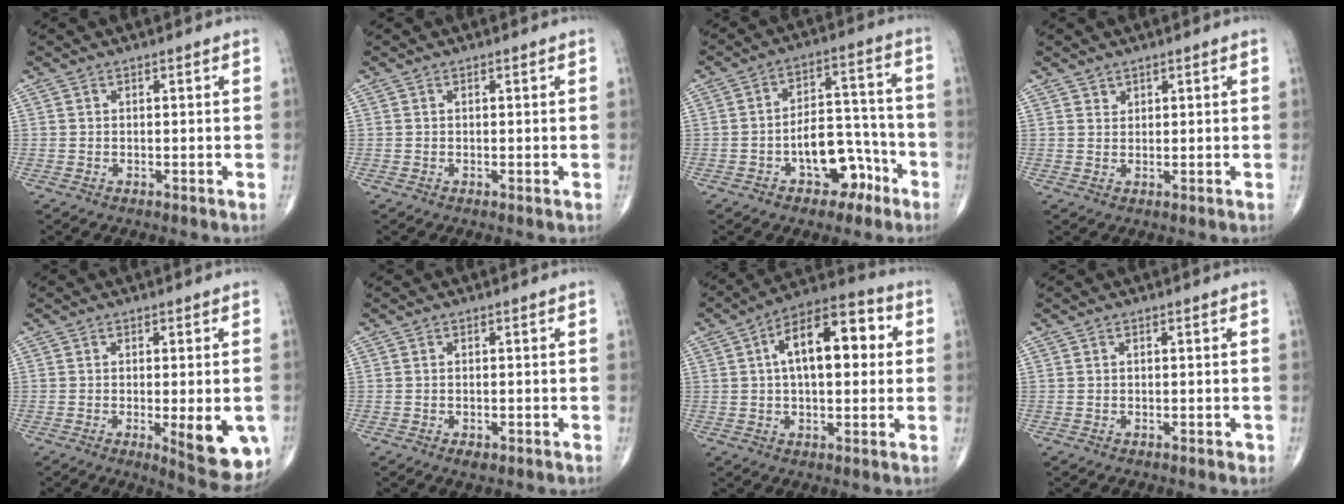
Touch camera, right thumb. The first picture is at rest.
{"total": 0.0}
{"total": 10.9, "force": [-5.1, 6.6, 7.1], "torque": [-0.078, 0.060, -0.072]}
{"total": 1.2, "force": [0.9, 0.8, 0.0], "torque": [0.014, -0.006, 0.014]}
{"total": 12.0, "force": [-2.9, 3.6, 11.1], "torque": [-0.137, -0.023, -0.029]}
{"total": 1.6, "force": [-0.8, 0.9, 1.1], "torque": [-0.015, 0.005, -0.007]}
{"total": 15.6, "force": [2.8, 7.7, 13.3], "torque": [-0.188, 0.029, 0.036]}
{"total": 0.7, "force": [-0.2, 0.4, 0.5], "torque": [-0.008, 0.000, -0.001]}